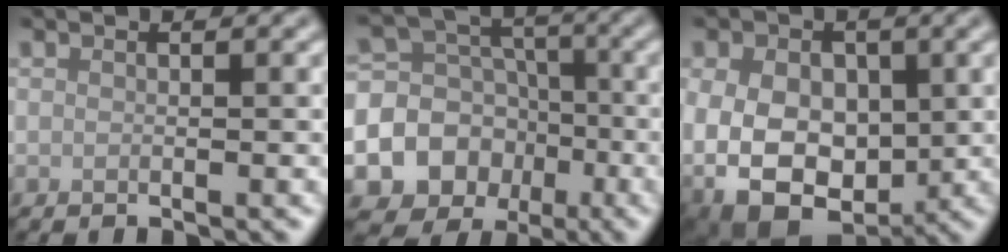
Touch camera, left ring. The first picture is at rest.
{"total": 13.6, "force": [-5.3, 12.0, 3.5], "torque": [-0.076, -0.027, -0.094]}
{"total": 15.5, "force": [-1.6, 12.2, 9.3], "torque": [-0.164, -0.007, -0.047]}